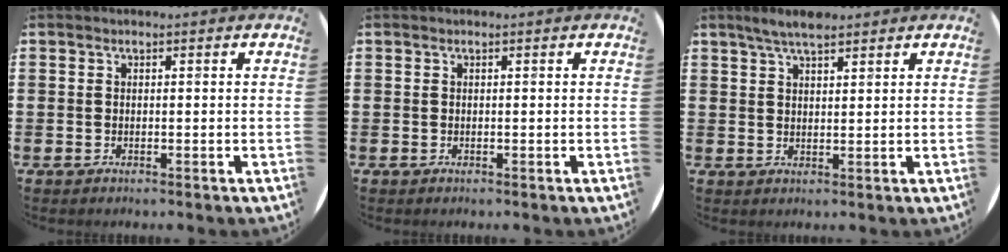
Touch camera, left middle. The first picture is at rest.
{"total": 0.0}
{"total": 3.7, "force": [3.0, 0.9, 1.9], "torque": [-0.036, -0.001, 0.053]}